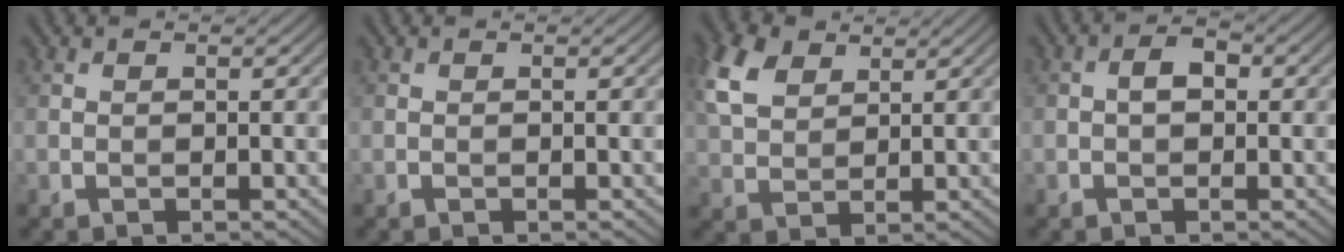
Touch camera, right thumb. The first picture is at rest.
{"total": 0.0}
{"total": 7.3, "force": [3.7, 4.4, 4.5], "torque": [-0.130, 0.017, 0.076]}
{"total": 2.1, "force": [-0.1, 1.3, 1.7], "torque": [-0.030, 0.005, -0.006]}